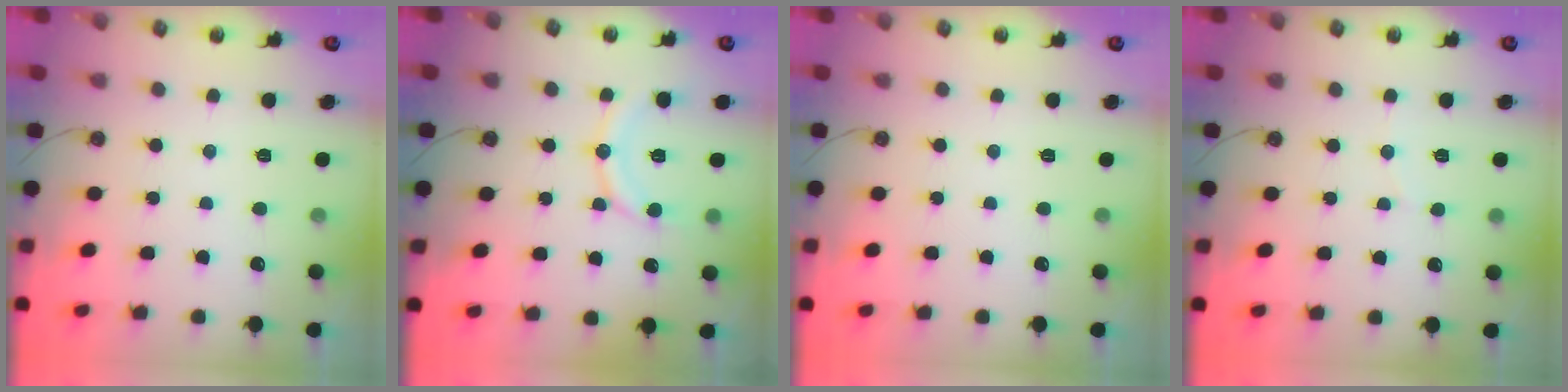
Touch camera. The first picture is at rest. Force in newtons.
{"total": 11.4, "press": 11.3, "slide": 1.2}
{"total": 0.0}
{"total": 2.7, "press": 2.7, "slide": 0.3}